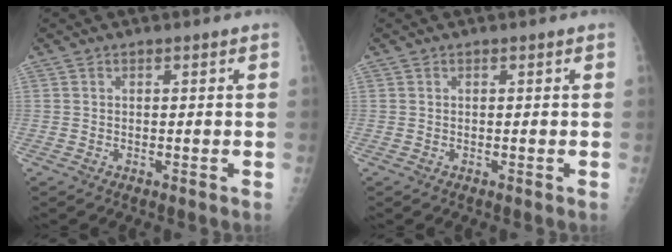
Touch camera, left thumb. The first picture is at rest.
{"total": 0.0}